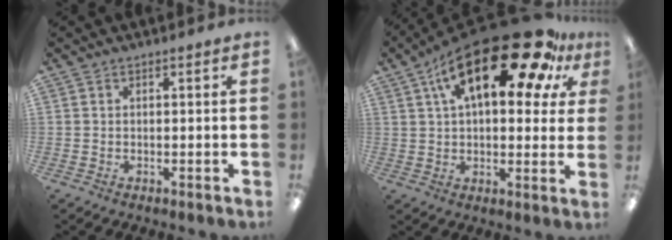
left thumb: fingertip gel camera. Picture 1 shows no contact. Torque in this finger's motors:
{"motor_torque": [0.08, 1.51, 1.33, -1.43, 0.18]}